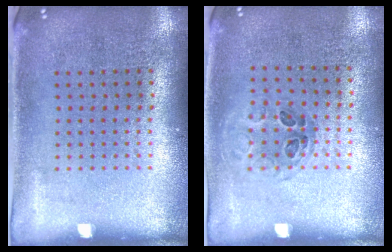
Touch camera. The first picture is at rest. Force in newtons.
{"total": 1.0, "press": 0.7, "slide": 0.7}